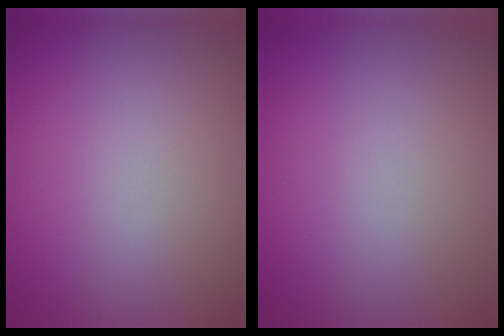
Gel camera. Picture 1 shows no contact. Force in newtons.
{"total": 0.0}